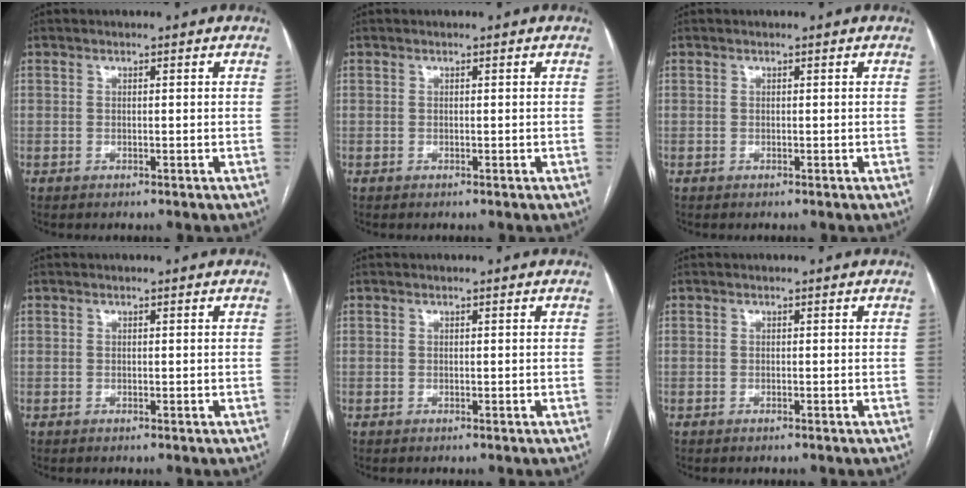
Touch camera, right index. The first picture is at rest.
{"total": 0.0}
{"total": 0.0}
{"total": 0.0}
{"total": 0.0}
{"total": 0.0}